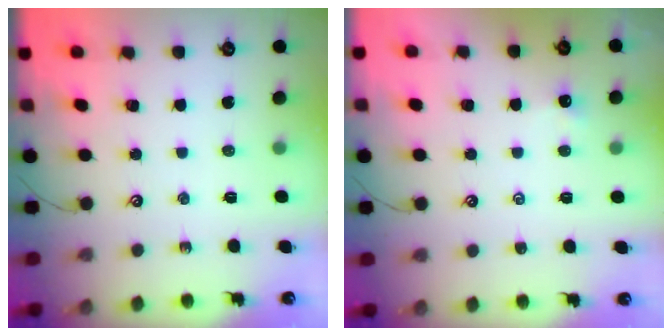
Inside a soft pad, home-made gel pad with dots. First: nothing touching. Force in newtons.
{"total": 0.0}